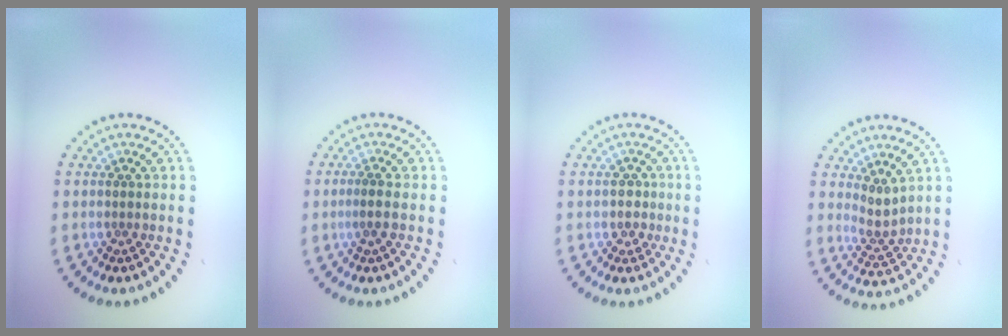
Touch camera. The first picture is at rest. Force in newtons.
{"total": 1.4, "press": 1.1, "slide": 0.8}
{"total": 1.6, "press": 1.3, "slide": 1.0}
{"total": 2.1, "press": 1.6, "slide": 1.4}